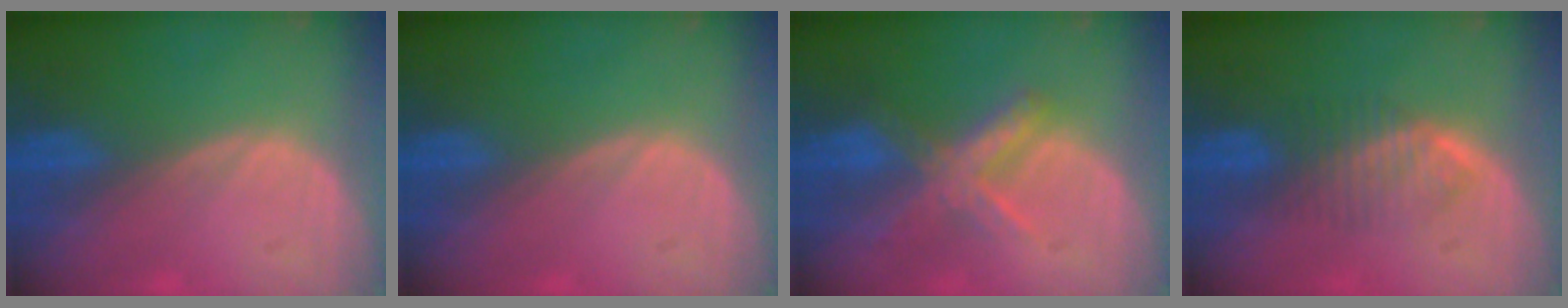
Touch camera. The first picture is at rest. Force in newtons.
{"total": 0.0}
{"total": 7.3, "press": 6.1, "slide": 3.9}
{"total": 4.4, "press": 4.3, "slide": 0.9}